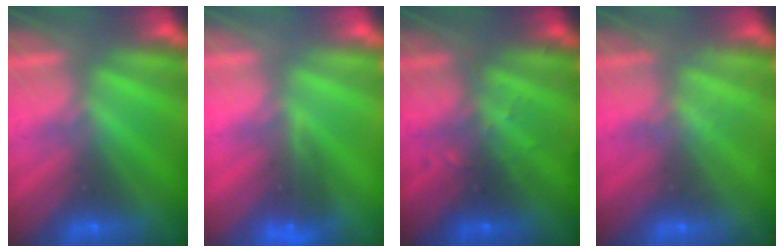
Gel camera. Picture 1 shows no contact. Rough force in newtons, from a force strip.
{"total": 4.6}
{"total": 2.9}
{"total": 1.8}